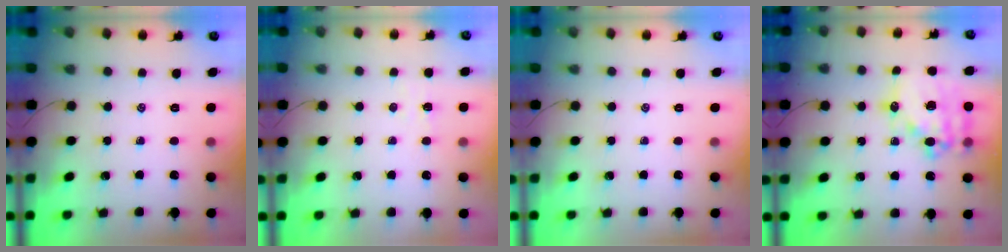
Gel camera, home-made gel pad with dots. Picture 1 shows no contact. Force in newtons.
{"total": 3.4, "press": 3.3, "slide": 0.9}
{"total": 0.0}
{"total": 19.5, "press": 19.1, "slide": 3.9}